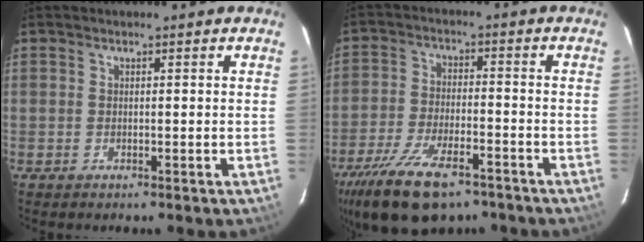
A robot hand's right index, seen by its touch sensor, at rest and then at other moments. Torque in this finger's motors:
{"motor_torque": [1.83, -0.31, 0.65, 0.18]}